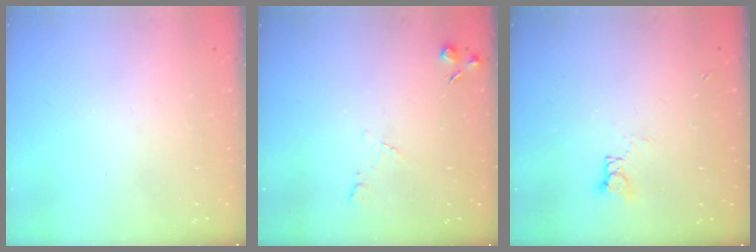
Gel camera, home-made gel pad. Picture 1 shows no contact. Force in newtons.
{"total": 5.0, "press": 5.0, "slide": 0.8}
{"total": 3.4, "press": 3.4, "slide": 0.3}